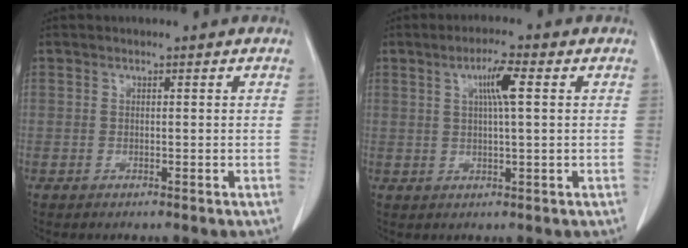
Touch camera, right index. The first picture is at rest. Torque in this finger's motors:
{"motor_torque": [0.32, 0.24, 0.14, 0.05]}